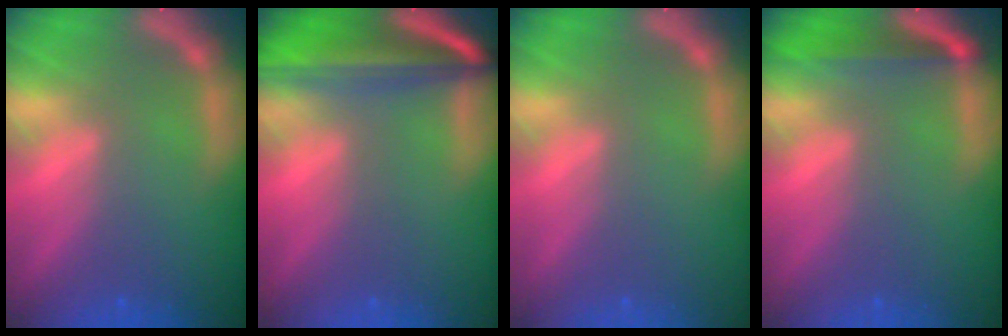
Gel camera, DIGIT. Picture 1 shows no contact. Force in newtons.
{"total": 10.1}
{"total": 0.0}
{"total": 4.0}